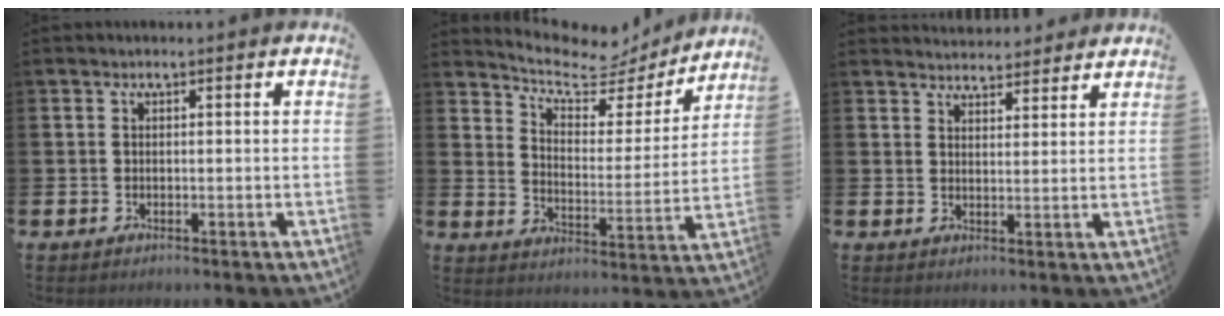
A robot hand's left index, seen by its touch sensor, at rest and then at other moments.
{"total": 7.6, "force": [6.9, 2.5, 2.2], "torque": [-0.062, -0.059, 0.112]}
{"total": 3.7, "force": [3.6, 0.6, -0.4], "torque": [0.004, -0.021, 0.066]}